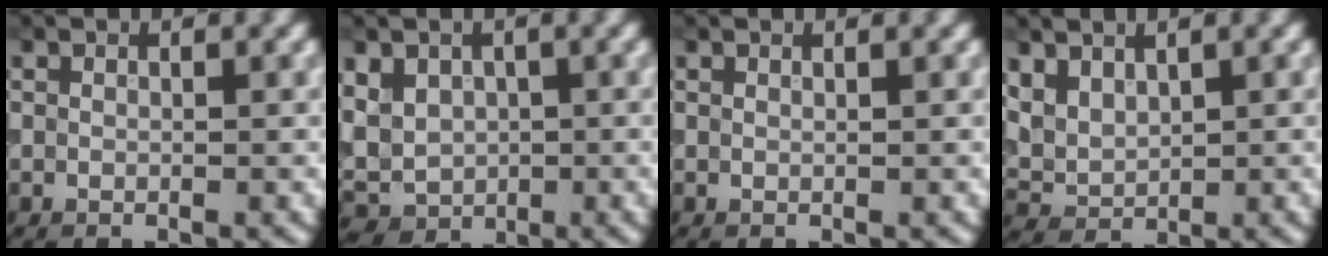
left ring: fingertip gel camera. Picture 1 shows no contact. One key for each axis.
{"total": 5.2, "fx": 0.8, "fy": 4.3, "fz": 2.8, "tx": -0.062, "ty": 0.009, "tz": 0.007}
{"total": 0.0}
{"total": 3.1, "fx": 1.9, "fy": 2.0, "fz": 1.5, "tx": -0.040, "ty": -0.005, "tz": 0.045}